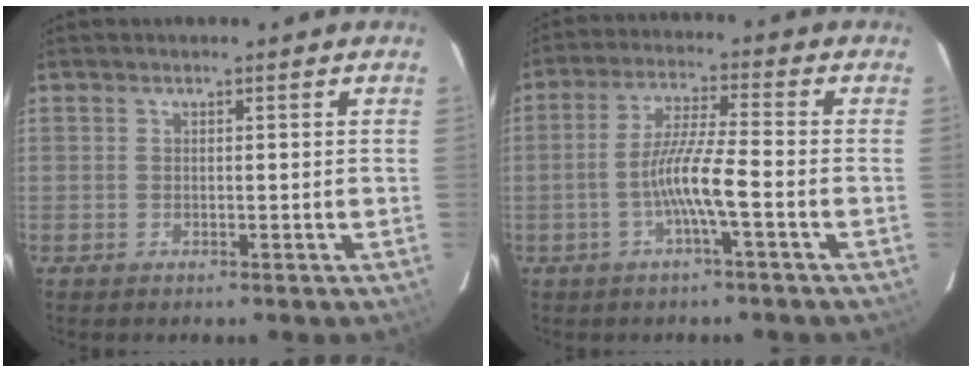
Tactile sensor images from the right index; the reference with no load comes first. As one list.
[{"total": 7.4, "force": [-2.7, -0.4, 6.8], "torque": [-0.141, 0.003, -0.052]}]